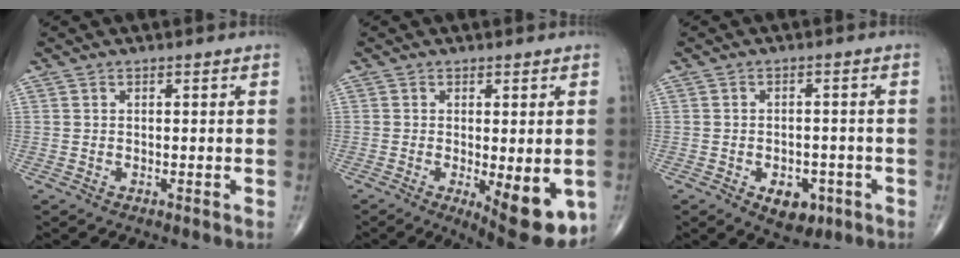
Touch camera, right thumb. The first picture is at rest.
{"total": 11.5, "force": [-3.2, 3.9, 10.3], "torque": [-0.124, -0.022, -0.034]}
{"total": 6.4, "force": [-2.7, 4.0, 4.1], "torque": [-0.036, 0.012, -0.030]}